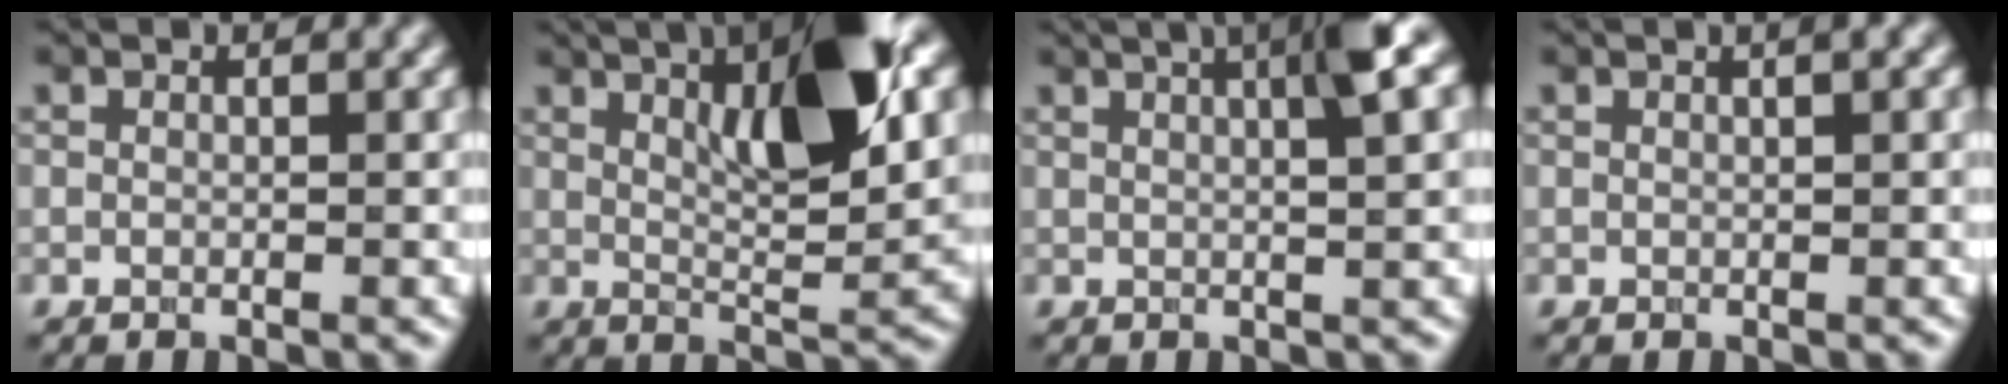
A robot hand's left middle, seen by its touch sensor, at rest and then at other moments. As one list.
[{"total": 9.8, "force": [3.7, 2.7, 8.7], "torque": [-0.129, 0.004, 0.063]}, {"total": 5.9, "force": [2.2, 1.2, 5.3], "torque": [-0.059, 0.018, 0.022]}, {"total": 1.1, "force": [0.5, 0.1, 0.9], "torque": [-0.014, 0.004, 0.004]}]